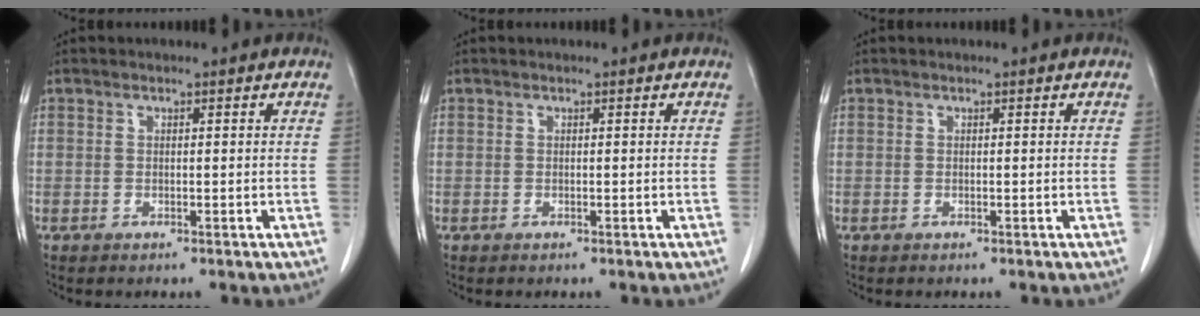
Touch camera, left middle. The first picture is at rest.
{"total": 0.0}
{"total": 0.0}